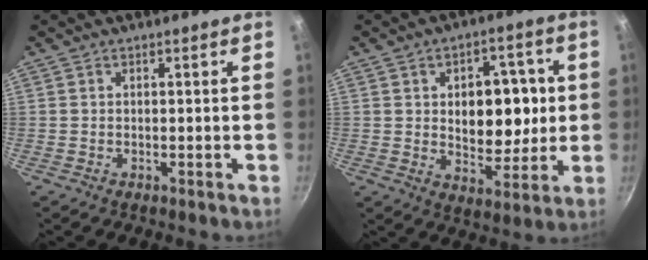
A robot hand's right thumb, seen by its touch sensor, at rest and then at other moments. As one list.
[{"total": 13.8, "force": [1.6, 8.9, 10.4], "torque": [-0.089, -0.008, 0.027]}]